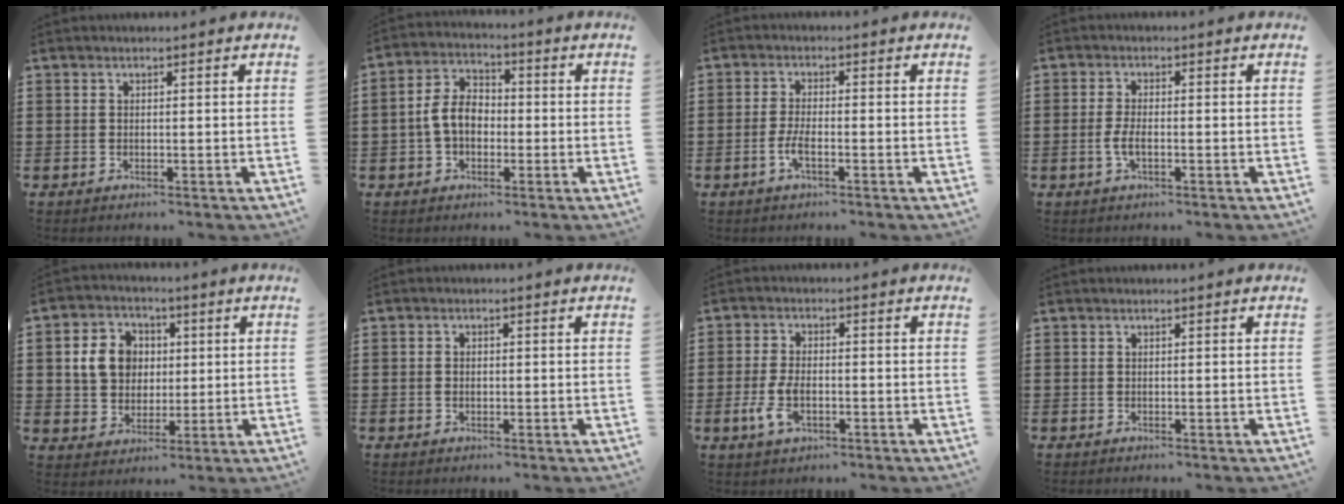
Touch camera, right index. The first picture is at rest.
{"total": 6.3, "force": [-0.9, 4.3, 4.5], "torque": [-0.107, 0.007, -0.024]}
{"total": 3.2, "force": [-1.3, 0.7, 2.8], "torque": [-0.070, -0.008, -0.029]}
{"total": 3.0, "force": [-0.8, 1.0, 2.8], "torque": [-0.063, -0.004, -0.018]}
{"total": 7.6, "force": [1.2, 6.6, 3.6], "torque": [-0.093, 0.019, 0.018]}
{"total": 1.0, "force": [-0.2, 0.7, 0.7], "torque": [-0.016, 0.003, -0.004]}
{"total": 4.7, "force": [-1.6, 2.3, 3.8], "torque": [-0.095, -0.008, -0.032]}
{"total": 0.0}